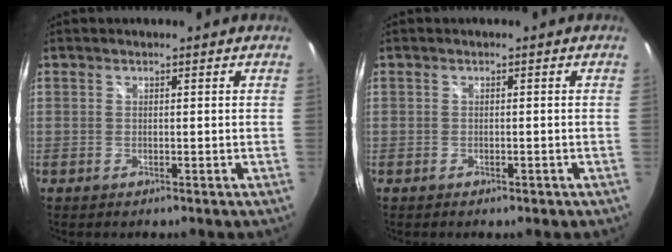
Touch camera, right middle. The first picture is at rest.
{"total": 1.4, "force": [-0.7, 1.0, 0.7], "torque": [-0.013, -0.004, -0.008]}